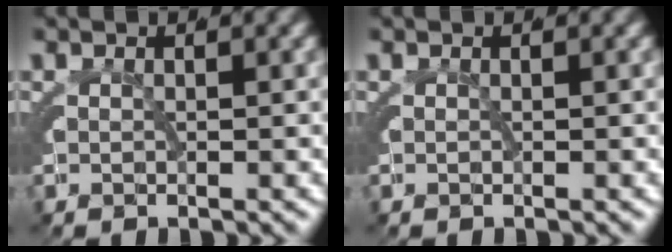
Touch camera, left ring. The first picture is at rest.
{"total": 0.0}